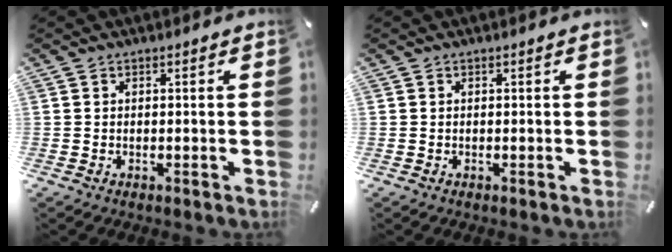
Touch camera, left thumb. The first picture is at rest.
{"total": 0.0}